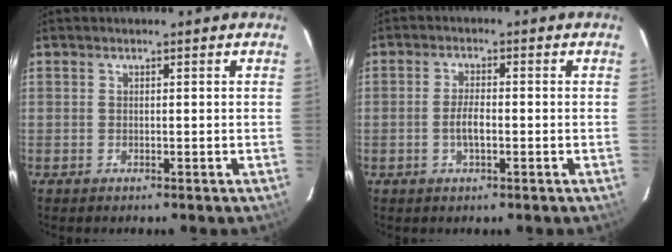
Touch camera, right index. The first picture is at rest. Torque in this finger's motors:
{"motor_torque": [0.94, 0.04, 0.27, 0.08]}